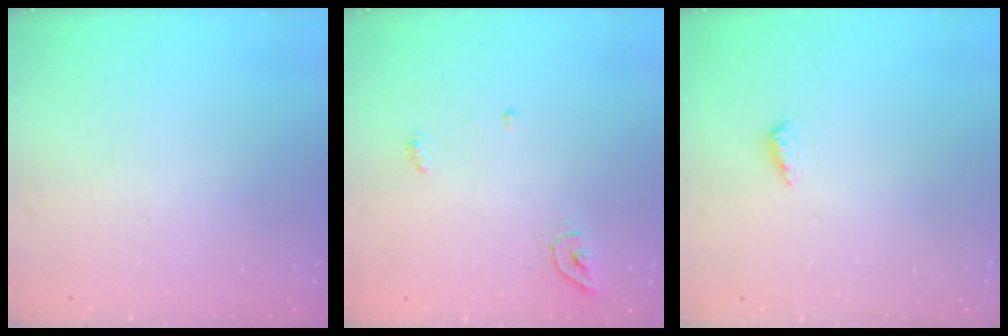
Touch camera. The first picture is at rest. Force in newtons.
{"total": 4.5, "press": 4.5, "slide": 0.2}
{"total": 5.6, "press": 5.5, "slide": 1.0}